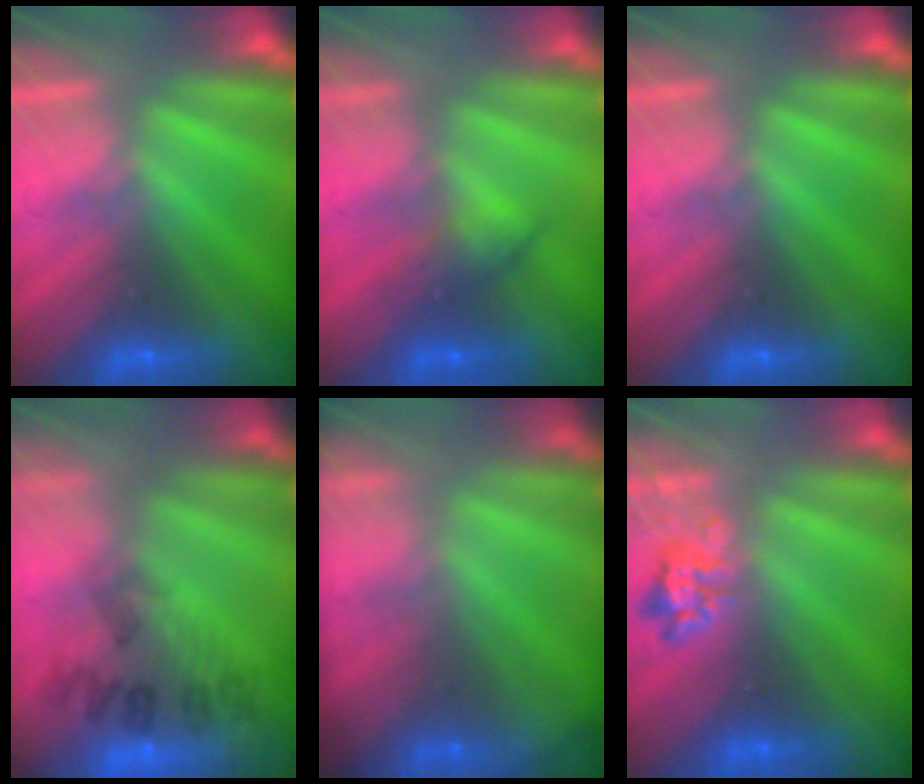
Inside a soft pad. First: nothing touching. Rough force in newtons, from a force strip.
{"total": 2.9}
{"total": 0.0}
{"total": 8.4}
{"total": 5.7}
{"total": 2.3}